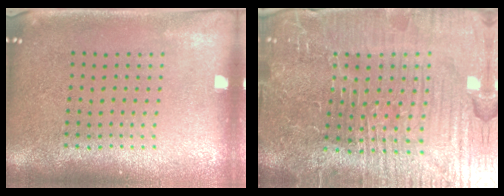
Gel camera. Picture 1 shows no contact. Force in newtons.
{"total": 6.1, "press": 5.7, "slide": 2.1}